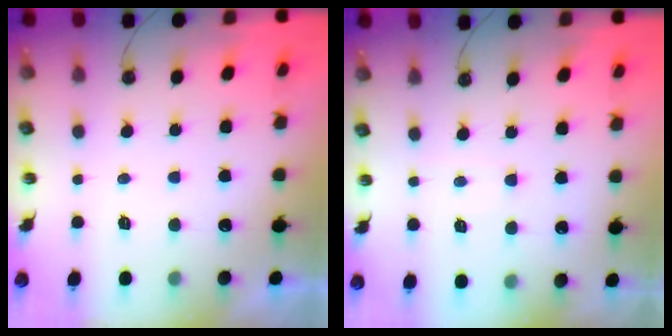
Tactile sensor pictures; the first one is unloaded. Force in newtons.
{"total": 3.3, "press": 3.2, "slide": 0.5}